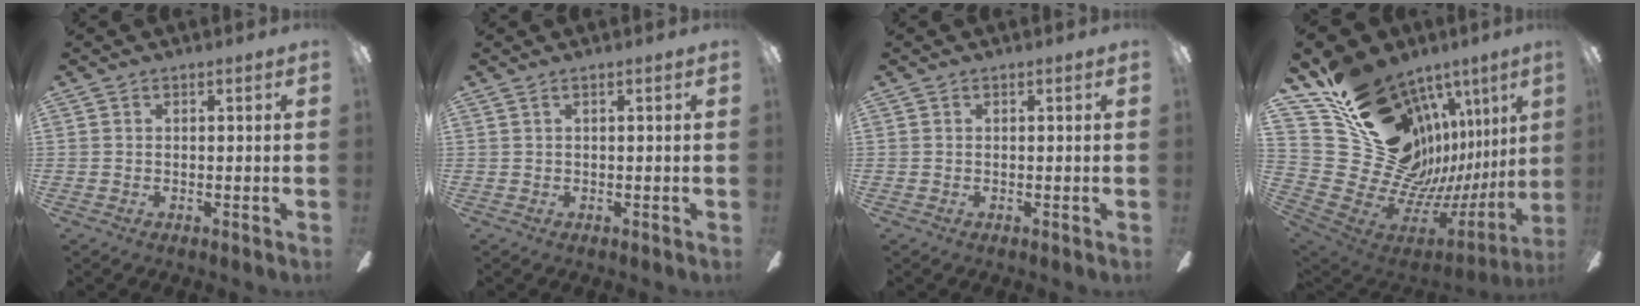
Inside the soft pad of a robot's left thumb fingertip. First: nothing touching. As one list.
[{"total": 0.7, "force": [0.2, 0.1, 0.6], "torque": [-0.012, 0.001, 0.003]}, {"total": 0.0}, {"total": 22.0, "force": [10.9, 14.2, 12.7], "torque": [-0.203, -0.147, 0.269]}]